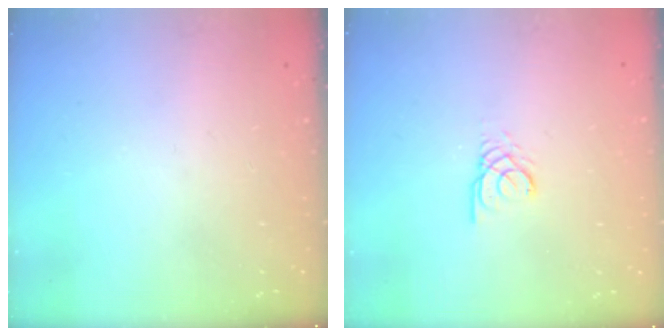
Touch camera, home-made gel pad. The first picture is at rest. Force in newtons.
{"total": 2.4, "press": 2.4, "slide": 0.4}